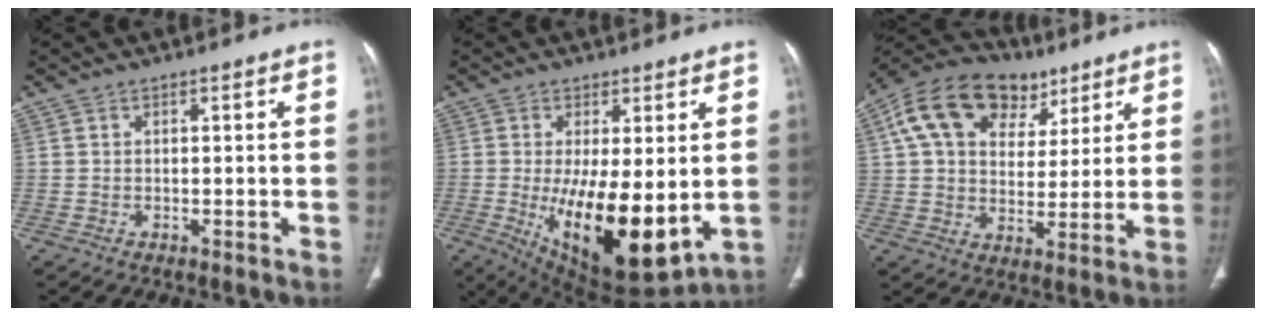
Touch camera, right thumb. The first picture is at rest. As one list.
[{"total": 17.2, "force": [-2.0, 6.6, 15.8], "torque": [-0.254, -0.038, -0.009]}, {"total": 19.3, "force": [8.8, 13.1, 11.0], "torque": [-0.168, 0.009, 0.145]}]